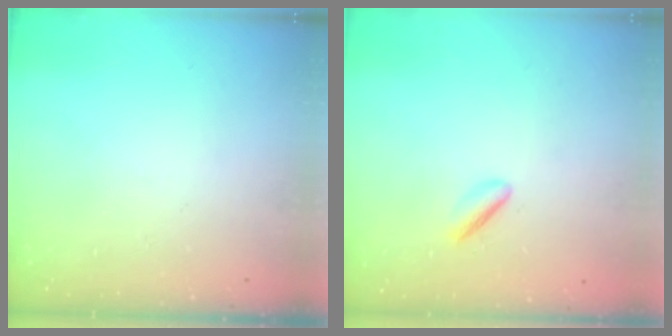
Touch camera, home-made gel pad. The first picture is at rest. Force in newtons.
{"total": 2.2, "press": 2.1, "slide": 0.8}